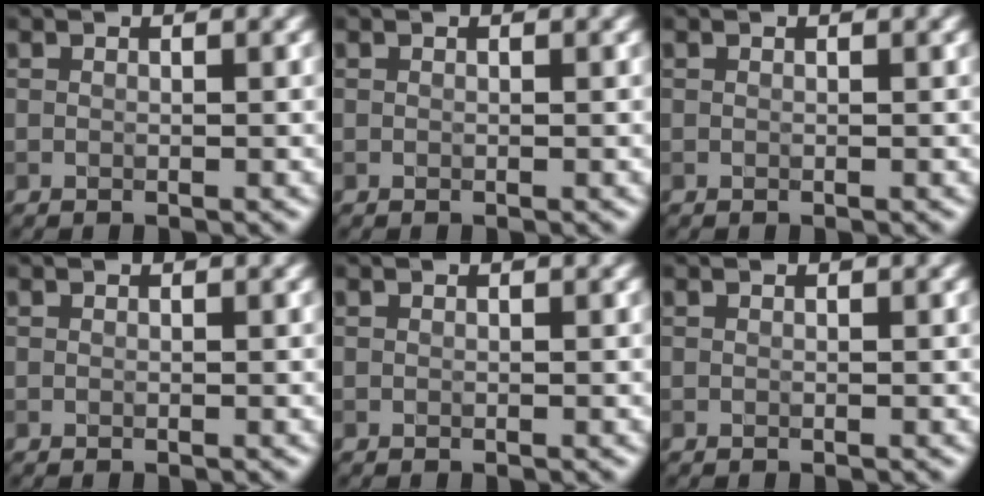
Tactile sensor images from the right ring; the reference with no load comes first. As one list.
[{"total": 0.0}, {"total": 0.0}, {"total": 0.0}, {"total": 0.0}, {"total": 0.0}]